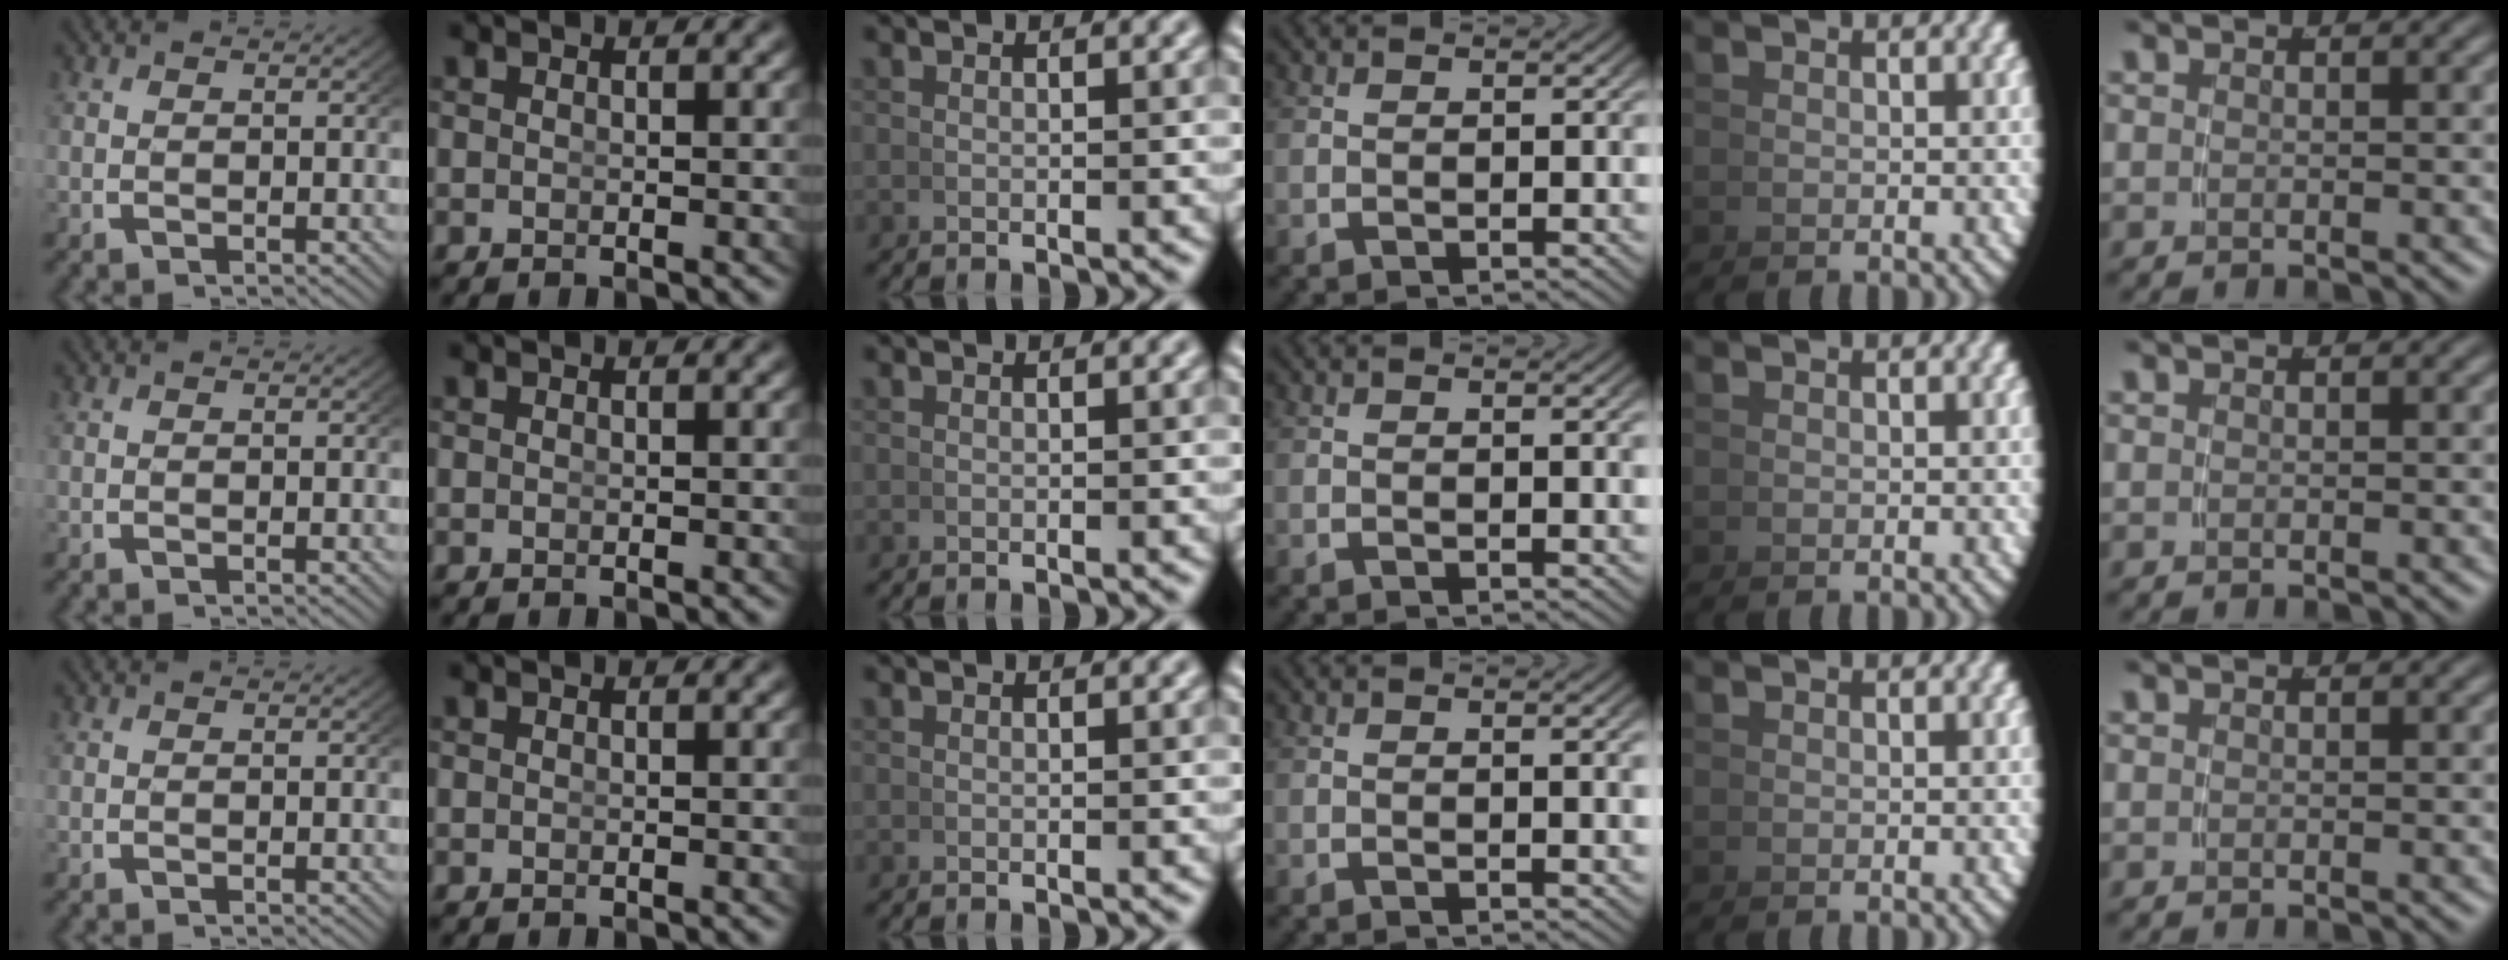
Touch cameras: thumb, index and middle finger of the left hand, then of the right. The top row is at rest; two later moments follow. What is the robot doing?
{"motion": "lift_and_place", "object": "dispenser bottle"}